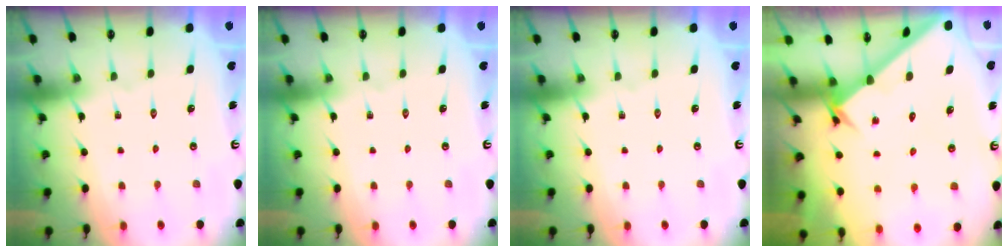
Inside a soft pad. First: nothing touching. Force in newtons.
{"total": 0.0}
{"total": 0.0}
{"total": 2.2, "press": 2.2, "slide": 0.2}